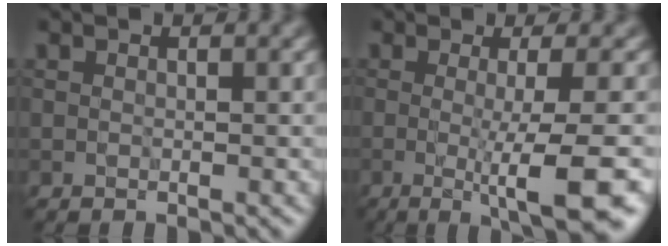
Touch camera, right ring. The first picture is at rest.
{"total": 7.7, "force": [-1.6, 1.3, 7.4], "torque": [-0.094, -0.013, -0.029]}